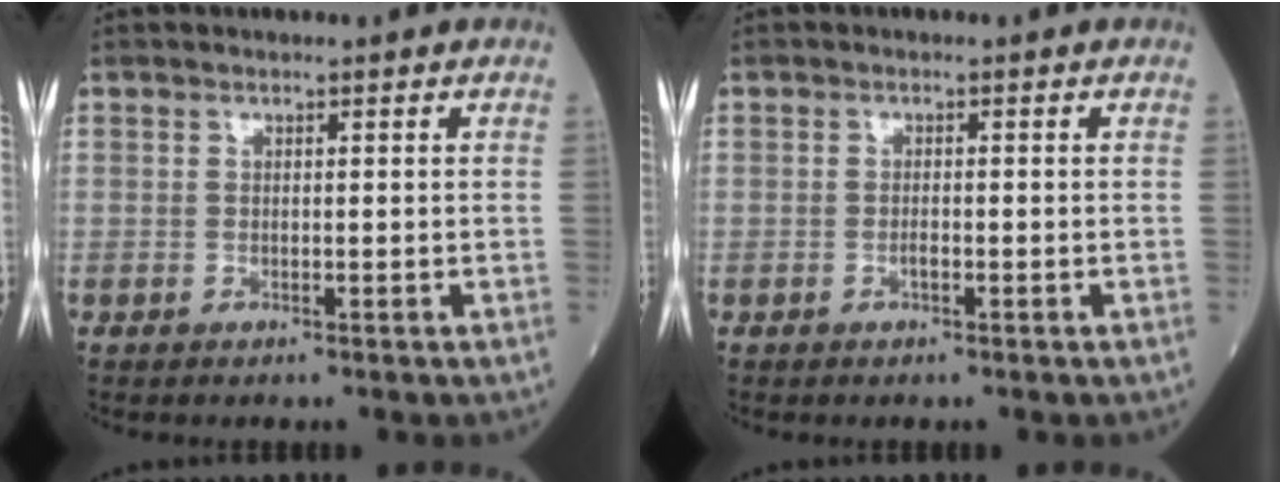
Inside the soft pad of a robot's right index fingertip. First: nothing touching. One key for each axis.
{"total": 0.9, "fx": -0.5, "fy": 0.1, "fz": 0.8, "tx": -0.014, "ty": 0.000, "tz": -0.010}